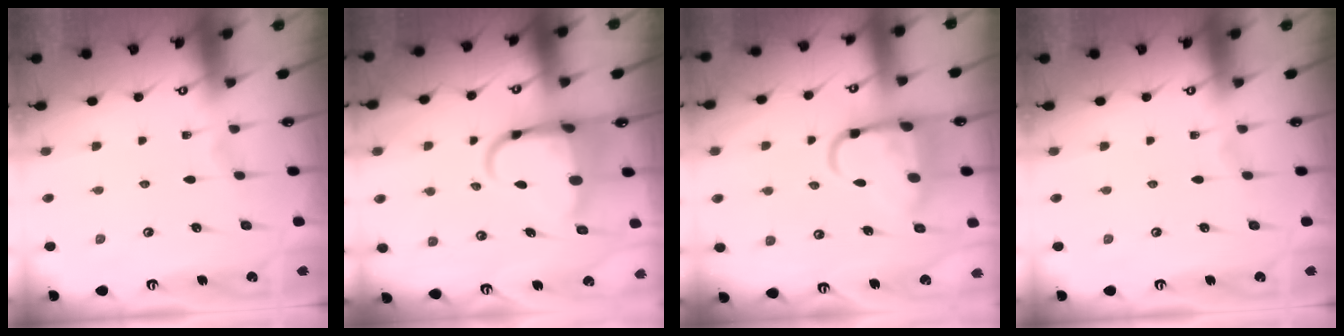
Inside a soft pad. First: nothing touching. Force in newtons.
{"total": 8.6, "press": 8.4, "slide": 1.7}
{"total": 11.6, "press": 11.5, "slide": 1.4}
{"total": 0.0}